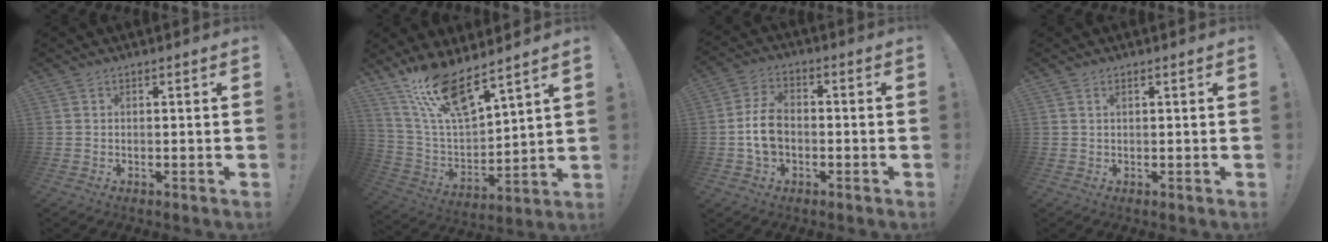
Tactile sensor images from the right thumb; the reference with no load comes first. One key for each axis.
{"total": 15.5, "fx": 12.1, "fy": 4.0, "fz": 8.8, "tx": -0.181, "ty": -0.082, "tz": 0.217}
{"total": 9.1, "fx": -1.5, "fy": 6.4, "fz": 6.2, "tx": -0.125, "ty": 0.011, "tz": -0.026}
{"total": 0.6, "fx": 0.2, "fy": 0.2, "fz": 0.5, "tx": -0.011, "ty": 0.001, "tz": 0.004}